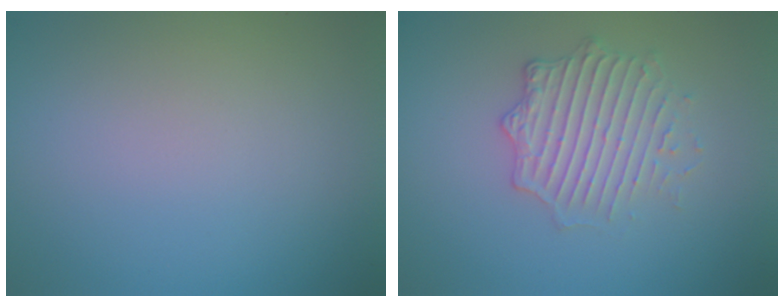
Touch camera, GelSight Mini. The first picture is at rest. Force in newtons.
{"total": 3.7, "press": 3.3, "slide": 1.5}